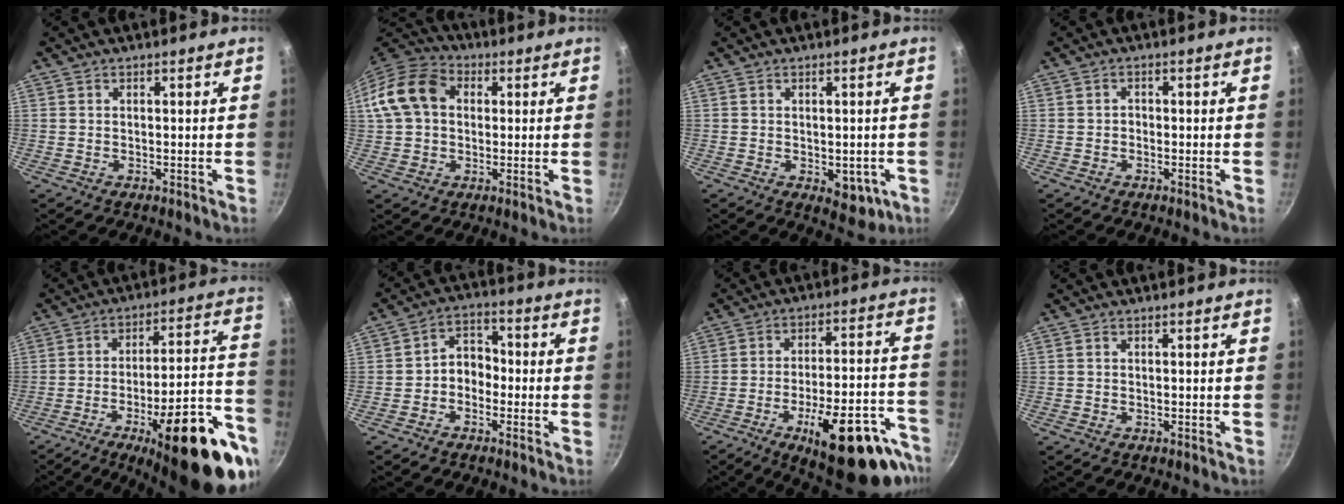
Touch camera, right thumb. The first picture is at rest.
{"total": 13.4, "force": [2.0, 10.2, 8.5], "torque": [-0.147, 0.032, 0.022]}
{"total": 6.0, "force": [-1.7, 3.4, 4.7], "torque": [-0.038, 0.003, -0.013]}
{"total": 0.9, "force": [-0.5, 0.7, 0.3], "torque": [-0.003, 0.003, -0.010]}
{"total": 27.7, "force": [-13.8, 7.2, 22.9], "torque": [-0.266, 0.074, -0.203]}
{"total": 5.6, "force": [-1.7, 4.4, 3.1], "torque": [-0.017, 0.032, -0.040]}
{"total": 24.0, "force": [-13.4, 8.5, 17.9], "torque": [-0.186, 0.063, -0.186]}
{"total": 0.0}